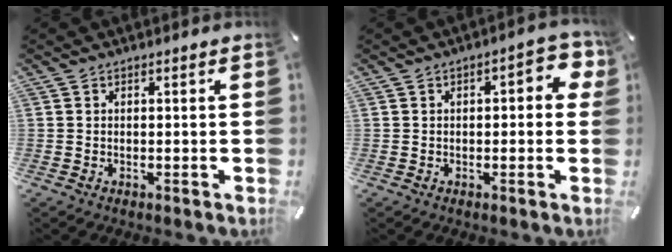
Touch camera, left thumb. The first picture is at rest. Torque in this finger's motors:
{"motor_torque": [0.02, 0.02, 0.26, 0.13, 0.02]}